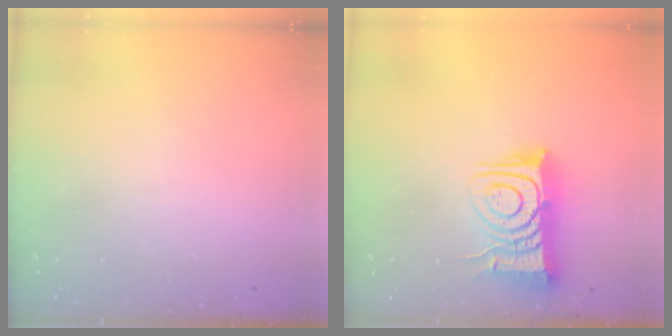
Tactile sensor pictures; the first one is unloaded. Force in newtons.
{"total": 14.3, "press": 14.2, "slide": 1.6}